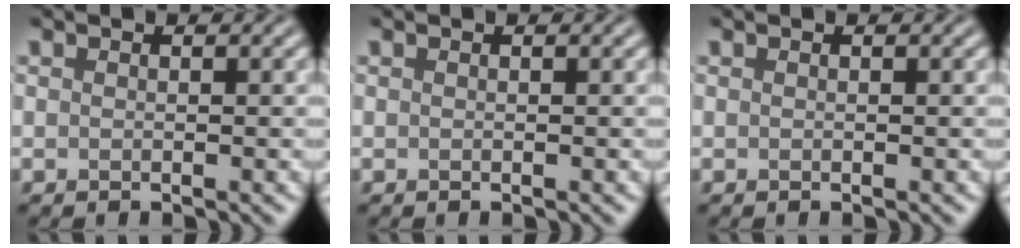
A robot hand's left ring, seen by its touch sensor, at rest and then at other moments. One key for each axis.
{"total": 0.0}
{"total": 0.0}